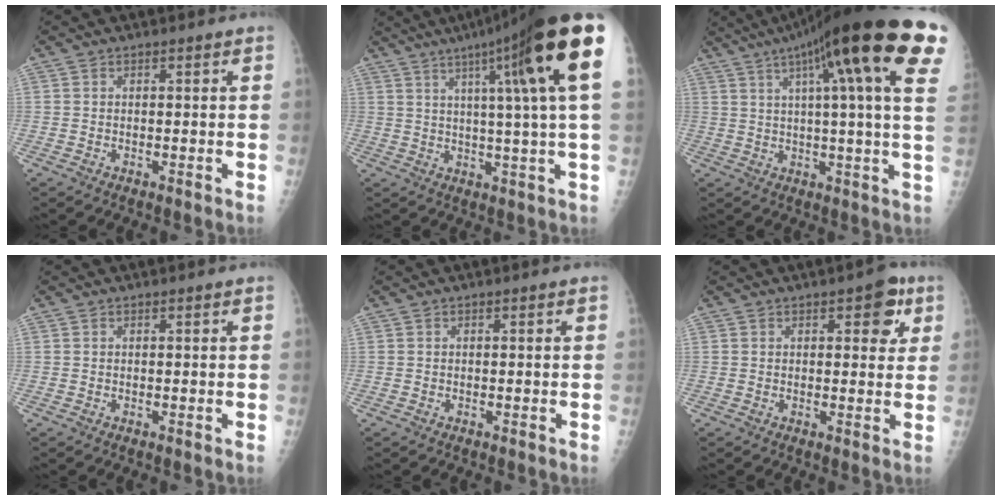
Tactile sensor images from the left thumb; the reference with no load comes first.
{"total": 20.1, "force": [8.6, 0.0, 18.2], "torque": [-0.259, -0.006, 0.116]}
{"total": 25.2, "force": [12.2, 3.2, 21.8], "torque": [-0.294, 0.008, 0.157]}
{"total": 0.0}
{"total": 0.0}
{"total": 5.6, "force": [2.4, 2.8, 4.3], "torque": [-0.023, -0.004, 0.020]}